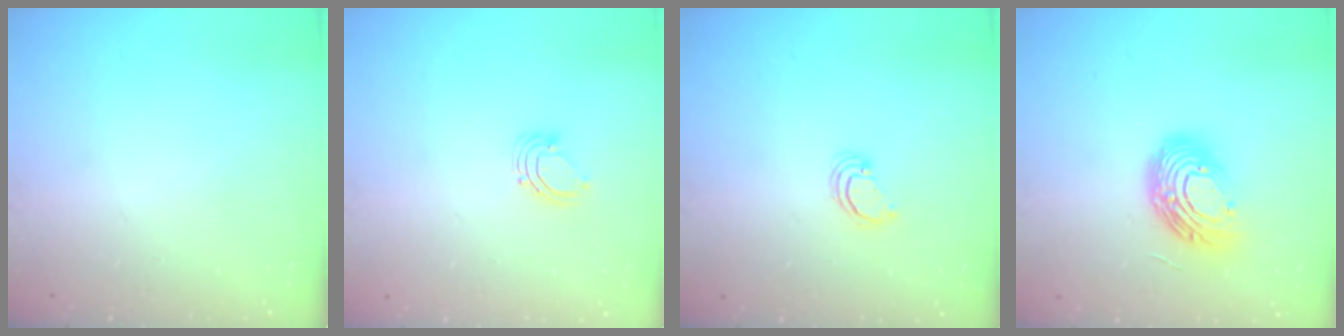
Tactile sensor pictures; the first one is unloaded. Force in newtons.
{"total": 2.9, "press": 2.9, "slide": 0.2}
{"total": 2.3, "press": 2.3, "slide": 0.3}
{"total": 13.7, "press": 13.7, "slide": 0.5}